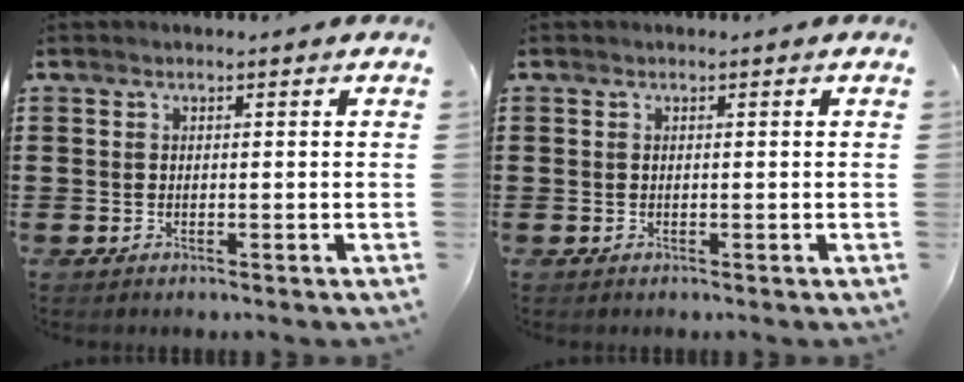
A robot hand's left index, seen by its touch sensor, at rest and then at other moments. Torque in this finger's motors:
{"motor_torque": [0.00, 0.00, 0.00, 0.00]}